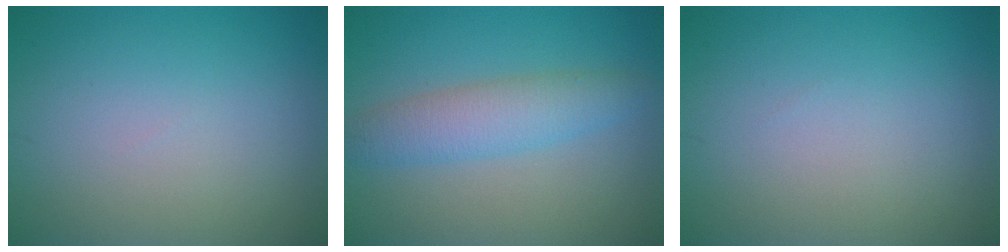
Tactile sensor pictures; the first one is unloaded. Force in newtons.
{"total": 3.9, "press": 3.9, "slide": 0.0}
{"total": 0.0}